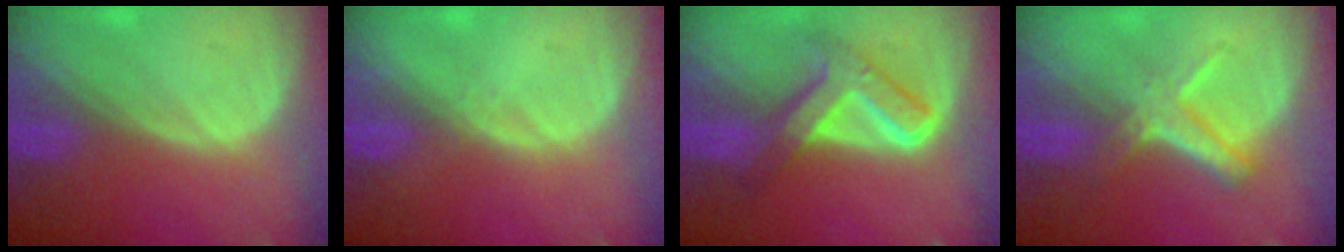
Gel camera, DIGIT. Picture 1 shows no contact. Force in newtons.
{"total": 0.8, "press": 0.6, "slide": 0.5}
{"total": 7.2, "press": 7.2, "slide": 0.3}
{"total": 5.8, "press": 5.1, "slide": 2.6}